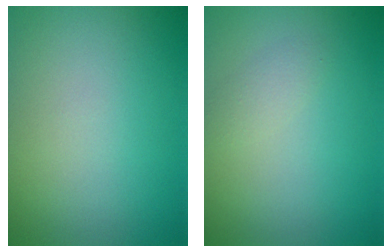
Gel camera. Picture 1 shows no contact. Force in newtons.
{"total": 1.1, "press": 1.1, "slide": 0.0}